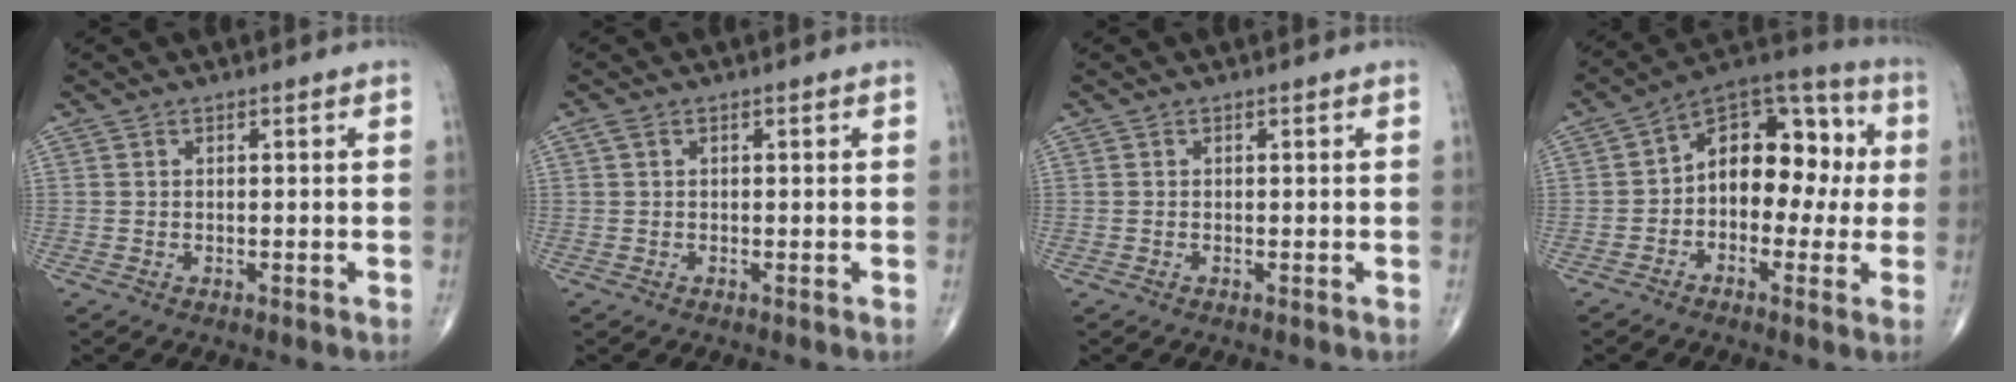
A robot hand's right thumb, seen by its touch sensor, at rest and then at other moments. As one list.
[{"total": 1.0, "force": [0.3, 0.6, 0.7], "torque": [-0.017, 0.007, 0.007]}, {"total": 0.0}, {"total": 14.7, "force": [0.1, 9.7, 11.1], "torque": [-0.117, 0.048, -0.017]}]